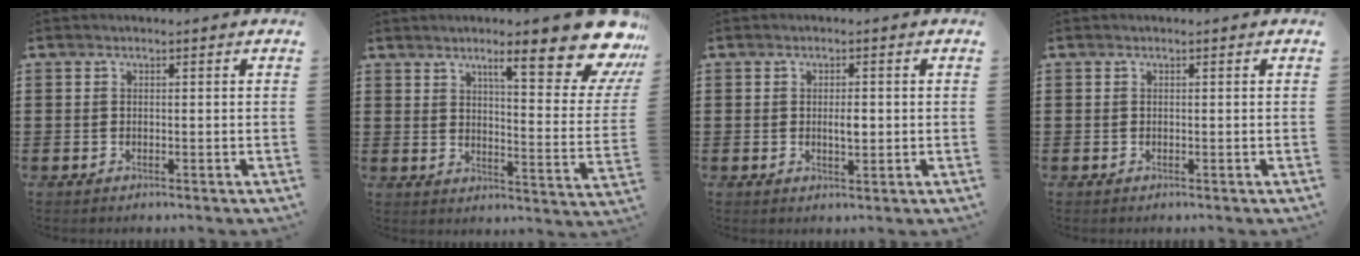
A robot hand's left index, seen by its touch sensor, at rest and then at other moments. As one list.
[{"total": 14.4, "force": [9.8, 2.5, 10.3], "torque": [-0.149, -0.058, 0.151]}, {"total": 2.3, "force": [0.0, 0.8, 2.2], "torque": [-0.034, -0.003, -0.003]}, {"total": 0.0}]